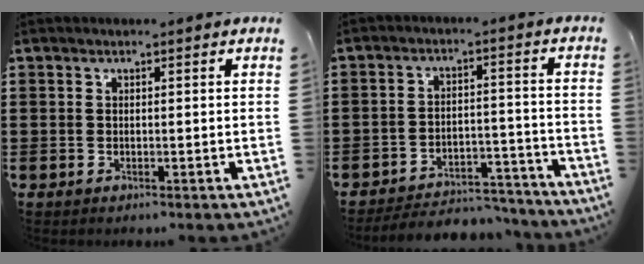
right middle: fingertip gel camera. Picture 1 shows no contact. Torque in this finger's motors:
{"motor_torque": [0.72, -0.20, 0.02, -0.01]}